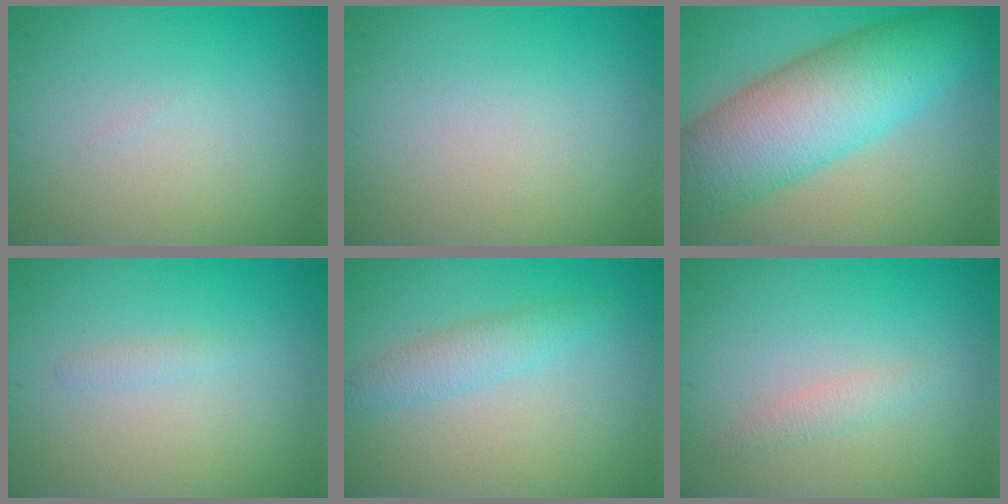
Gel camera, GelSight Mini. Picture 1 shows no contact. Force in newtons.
{"total": 0.0}
{"total": 10.4, "press": 10.4, "slide": 0.2}
{"total": 0.6, "press": 0.6, "slide": 0.1}
{"total": 2.1, "press": 2.1, "slide": 0.0}
{"total": 1.2, "press": 1.2, "slide": 0.0}